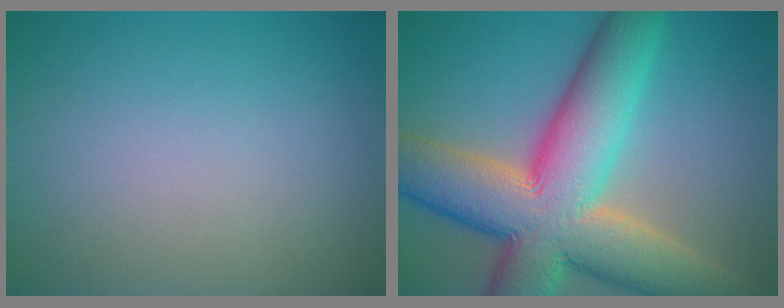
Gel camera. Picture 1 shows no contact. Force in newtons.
{"total": 14.4, "press": 14.3, "slide": 1.2}